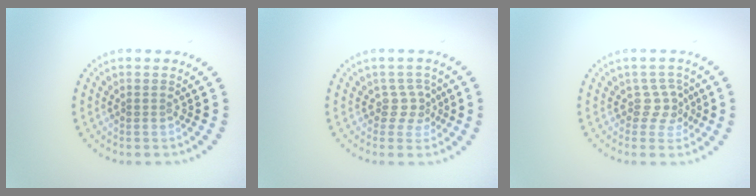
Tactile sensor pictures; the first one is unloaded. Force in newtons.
{"total": 2.0, "press": 1.5, "slide": 1.3}
{"total": 2.0, "press": 1.5, "slide": 1.4}